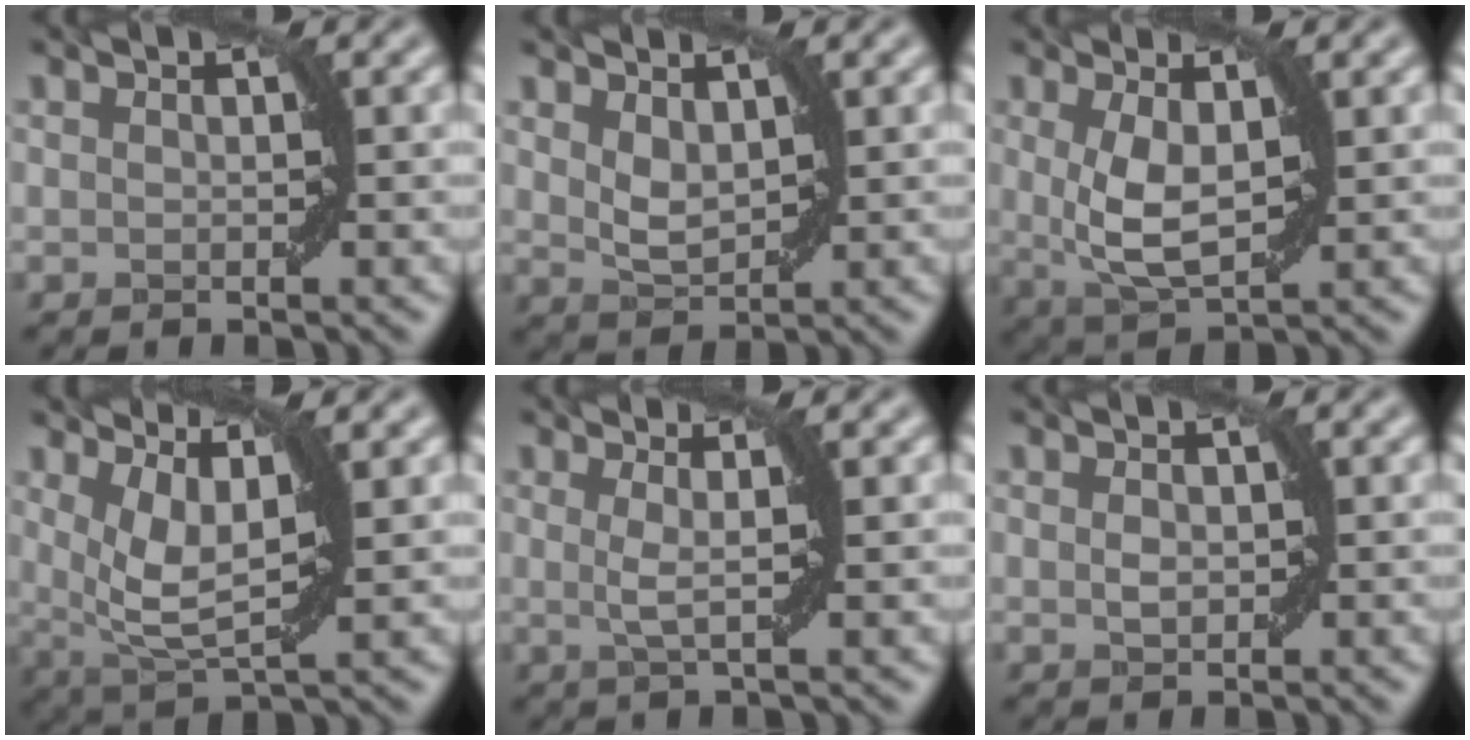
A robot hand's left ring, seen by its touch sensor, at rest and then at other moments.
{"total": 2.1, "force": [1.1, 1.1, 1.5], "torque": [-0.034, -0.002, 0.026]}
{"total": 4.1, "force": [0.6, 1.6, 3.7], "torque": [-0.081, -0.003, 0.015]}
{"total": 4.5, "force": [1.9, 1.4, 3.9], "torque": [-0.085, -0.010, 0.037]}
{"total": 1.7, "force": [0.3, 0.0, 1.7], "torque": [-0.035, -0.005, 0.003]}
{"total": 1.1, "force": [0.0, 0.7, 0.8], "torque": [-0.018, 0.000, 0.002]}